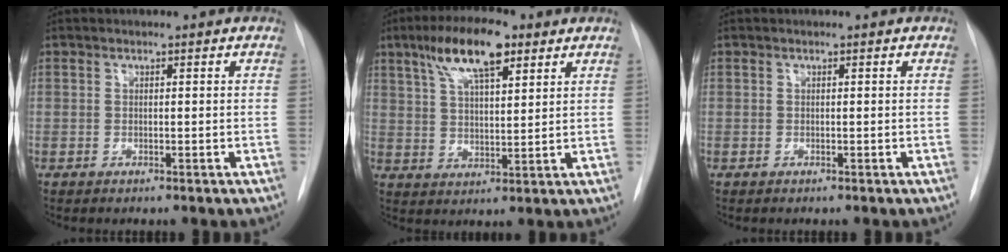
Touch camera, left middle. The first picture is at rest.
{"total": 10.7, "force": [6.1, 3.0, 8.3], "torque": [-0.153, 0.018, 0.107]}
{"total": 0.0}